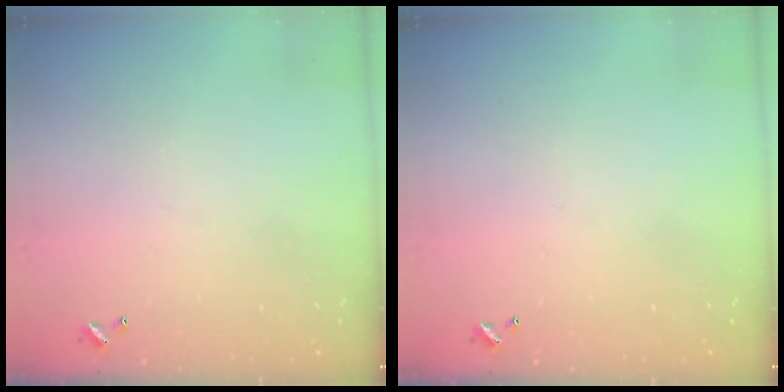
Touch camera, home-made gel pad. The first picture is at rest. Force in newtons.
{"total": 0.0}